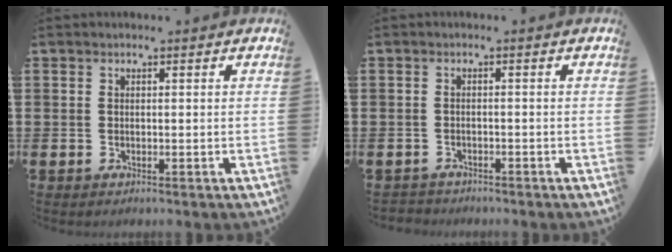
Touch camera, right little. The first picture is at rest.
{"total": 0.9, "force": [-0.9, 0.2, -0.2], "torque": [0.000, 0.003, -0.020]}